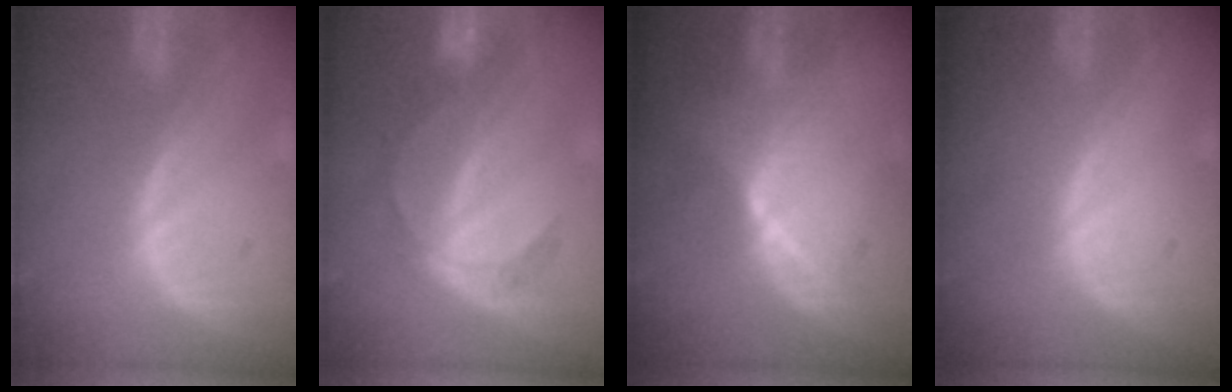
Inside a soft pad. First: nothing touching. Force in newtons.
{"total": 5.0, "press": 4.8, "slide": 1.2}
{"total": 6.3, "press": 5.9, "slide": 2.0}
{"total": 0.0}